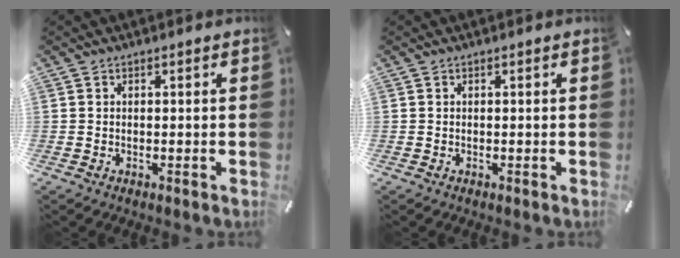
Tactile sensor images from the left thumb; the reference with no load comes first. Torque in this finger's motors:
{"motor_torque": [0.00, 0.00, 0.00, 0.00, 0.00]}